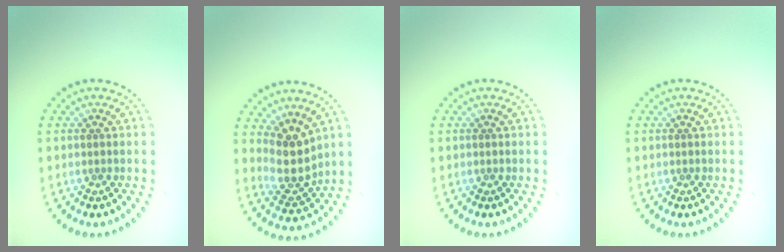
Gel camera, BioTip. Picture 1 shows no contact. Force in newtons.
{"total": 3.6, "press": 2.9, "slide": 2.2}
{"total": 0.0}
{"total": 0.0}